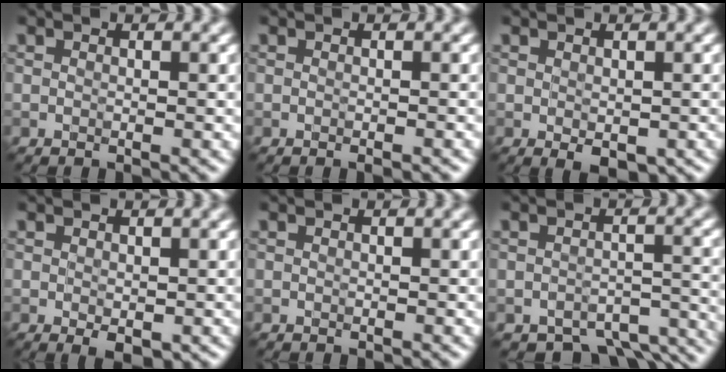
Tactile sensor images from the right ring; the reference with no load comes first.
{"total": 0.8, "force": [-0.5, 0.1, 0.6], "torque": [-0.009, -0.005, -0.007]}
{"total": 2.2, "force": [-0.7, 1.2, 1.8], "torque": [-0.028, -0.011, -0.002]}
{"total": 1.6, "force": [-0.4, 0.8, 1.3], "torque": [-0.024, -0.008, 0.001]}
{"total": 0.0}
{"total": 5.7, "force": [-4.6, 2.6, 2.3], "torque": [-0.018, -0.027, -0.056]}